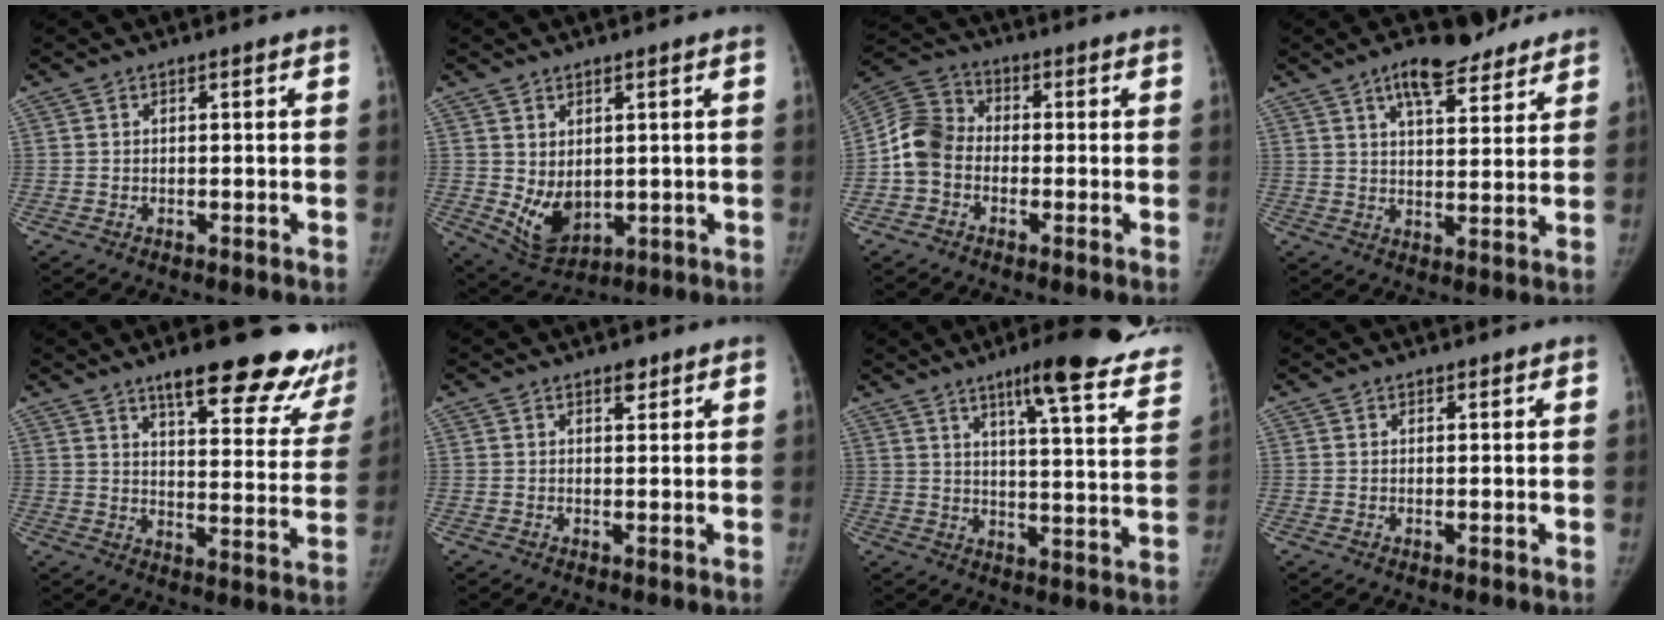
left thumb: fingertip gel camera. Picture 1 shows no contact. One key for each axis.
{"total": 7.3, "fx": 0.4, "fy": 5.0, "fz": 5.3, "tx": -0.076, "ty": -0.021, "tz": 0.032}
{"total": 8.5, "fx": -1.6, "fy": 6.9, "fz": 4.6, "tx": -0.081, "ty": 0.027, "tz": -0.046}
{"total": 11.4, "fx": 7.8, "fy": 4.4, "fz": 6.9, "tx": -0.076, "ty": -0.033, "tz": 0.118}
{"total": 22.0, "fx": 16.2, "fy": 6.1, "fz": 13.5, "tx": -0.131, "ty": -0.088, "tz": 0.208}
{"total": 2.1, "fx": 1.4, "fy": 1.1, "fz": 1.0, "tx": -0.003, "ty": -0.007, "tz": 0.019}
{"total": 22.5, "fx": 15.7, "fy": 3.9, "fz": 15.7, "tx": -0.181, "ty": -0.061, "tz": 0.199}
{"total": 0.8, "fx": 0.6, "fy": 0.4, "fz": 0.1, "tx": 0.010, "ty": -0.005, "tz": 0.006}